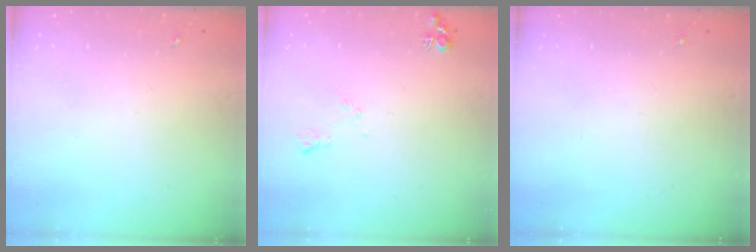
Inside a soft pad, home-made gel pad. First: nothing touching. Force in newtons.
{"total": 5.8, "press": 5.8, "slide": 0.8}
{"total": 0.0}